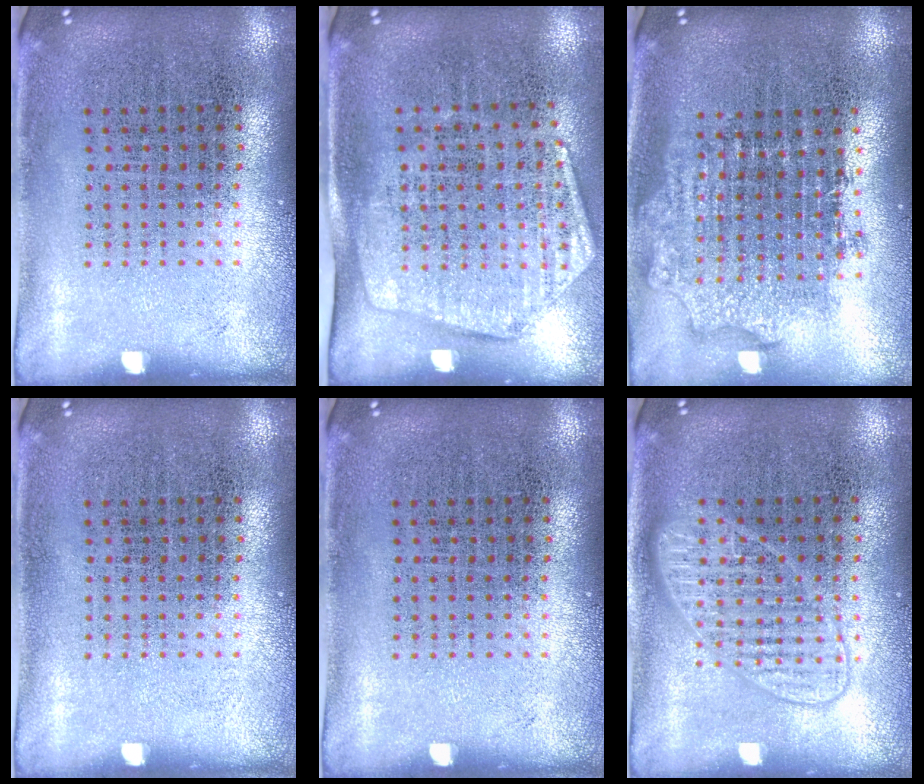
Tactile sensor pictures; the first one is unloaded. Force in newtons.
{"total": 1.9, "press": 1.6, "slide": 1.0}
{"total": 1.8, "press": 1.4, "slide": 1.1}
{"total": 0.0}
{"total": 0.0}
{"total": 2.7, "press": 2.7, "slide": 0.4}